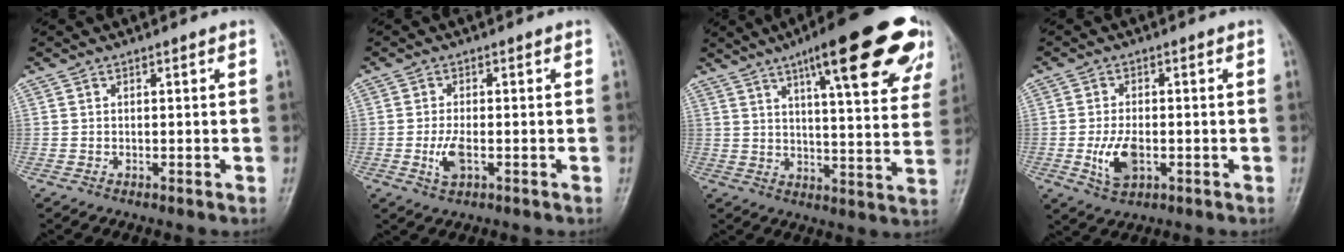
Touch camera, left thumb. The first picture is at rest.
{"total": 4.0, "force": [-1.1, 1.8, 3.4], "torque": [-0.071, -0.001, -0.020]}
{"total": 24.1, "force": [13.4, 5.6, 19.2], "torque": [-0.242, -0.027, 0.175]}
{"total": 6.4, "force": [-1.5, 3.6, 5.1], "torque": [-0.095, 0.000, -0.025]}